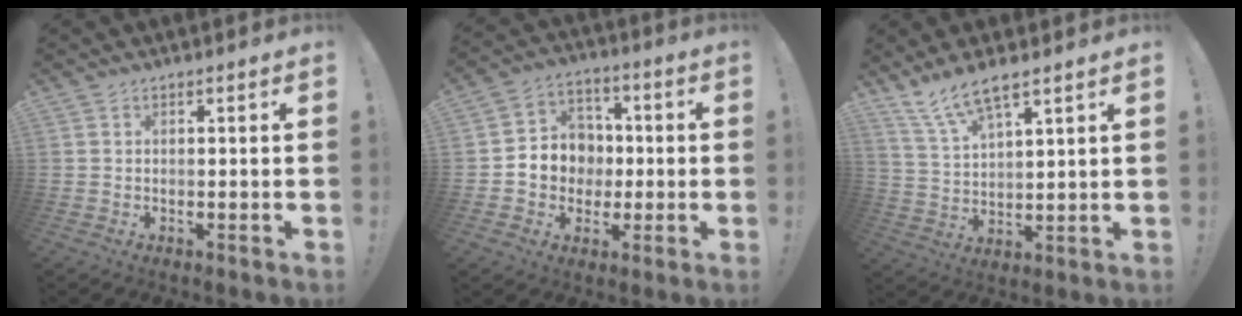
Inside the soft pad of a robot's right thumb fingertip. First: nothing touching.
{"total": 9.9, "force": [-1.7, 9.3, 3.1], "torque": [-0.046, 0.015, -0.022]}
{"total": 9.0, "force": [7.3, 2.1, 4.8], "torque": [-0.105, -0.033, 0.138]}